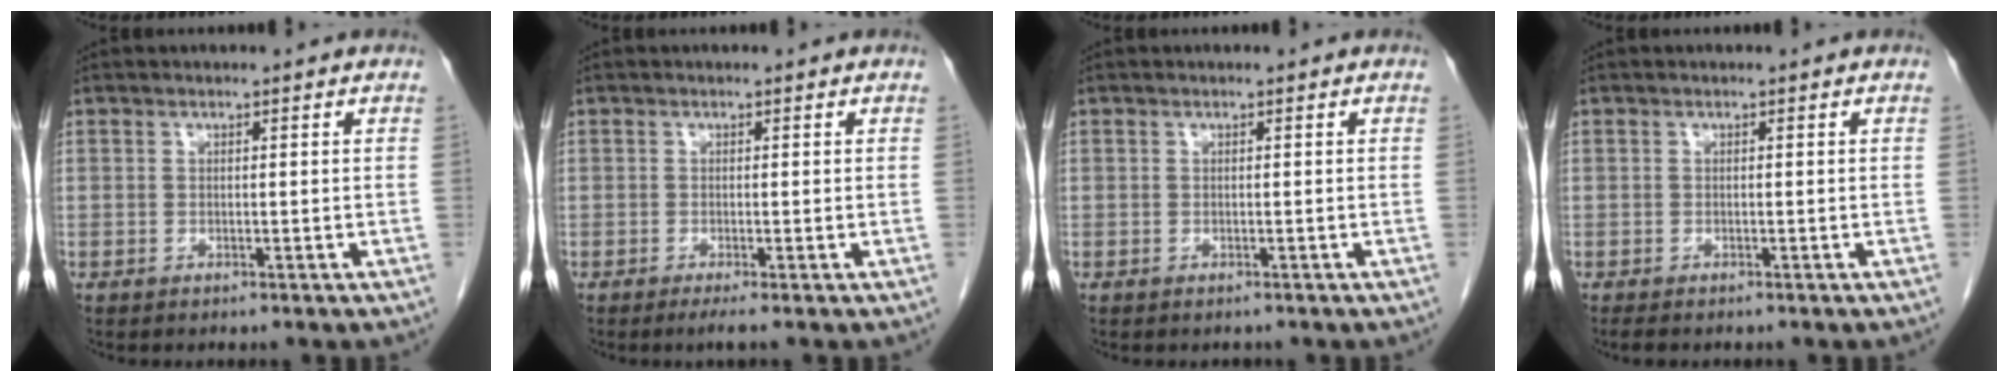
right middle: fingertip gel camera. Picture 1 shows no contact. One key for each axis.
{"total": 1.3, "fx": -0.8, "fy": -0.4, "fz": 1.0, "tx": -0.021, "ty": -0.006, "tz": -0.014}
{"total": 0.0}
{"total": 1.3, "fx": -1.1, "fy": 0.4, "fz": 0.7, "tx": -0.015, "ty": -0.004, "tz": -0.013}